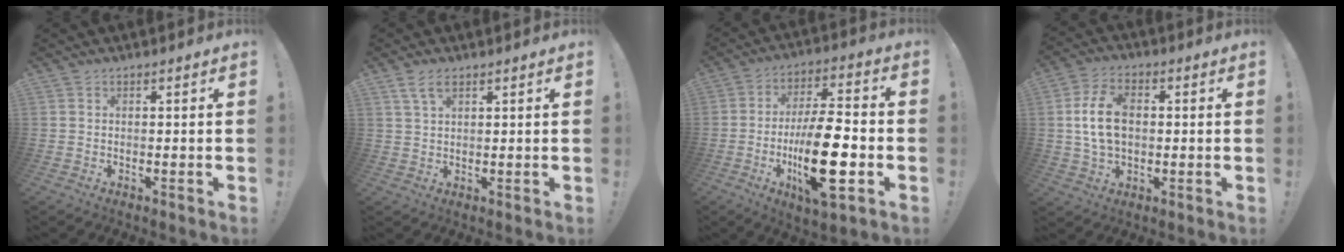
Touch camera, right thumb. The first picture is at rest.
{"total": 4.5, "force": [2.6, 1.9, 3.1], "torque": [-0.066, -0.003, 0.050]}
{"total": 19.6, "force": [-4.8, 6.4, 18.0], "torque": [-0.321, 0.010, -0.075]}
{"total": 11.8, "force": [0.7, 7.8, 8.8], "torque": [-0.160, 0.004, 0.012]}